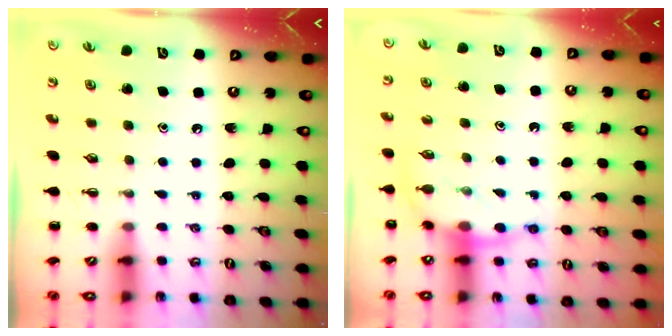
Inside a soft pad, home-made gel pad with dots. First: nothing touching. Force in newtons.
{"total": 8.1, "press": 8.0, "slide": 1.2}